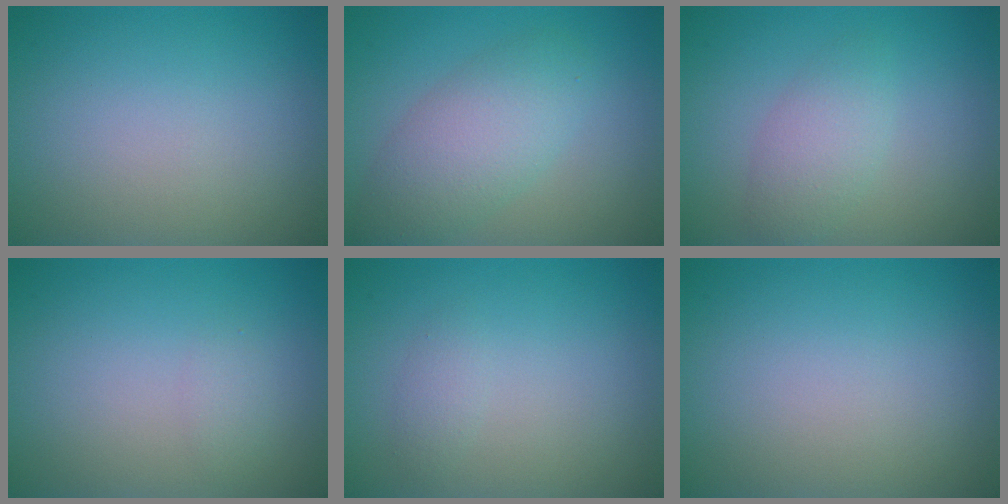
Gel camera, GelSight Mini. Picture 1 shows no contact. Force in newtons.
{"total": 5.0, "press": 5.0, "slide": 0.1}
{"total": 2.7, "press": 2.7, "slide": 0.1}
{"total": 0.9, "press": 0.9, "slide": 0.0}
{"total": 0.9, "press": 0.9, "slide": 0.0}
{"total": 0.0}